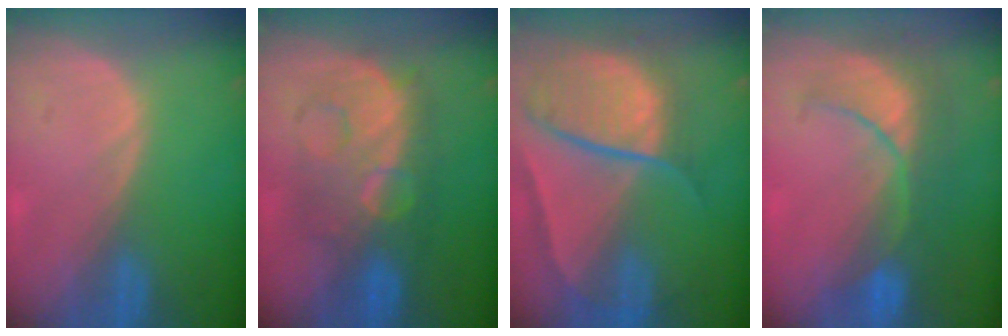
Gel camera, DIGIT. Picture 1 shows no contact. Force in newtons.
{"total": 8.8, "press": 8.8, "slide": 0.4}
{"total": 10.7, "press": 8.9, "slide": 5.9}
{"total": 8.4, "press": 8.2, "slide": 1.9}